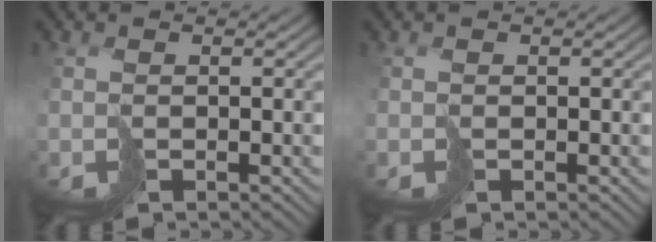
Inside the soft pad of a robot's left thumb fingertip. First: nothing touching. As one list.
[{"total": 0.0}]